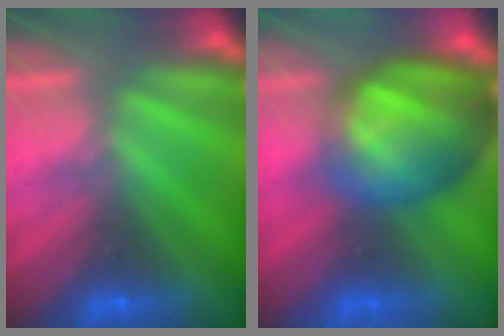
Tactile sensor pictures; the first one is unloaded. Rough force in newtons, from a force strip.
{"total": 7.5}